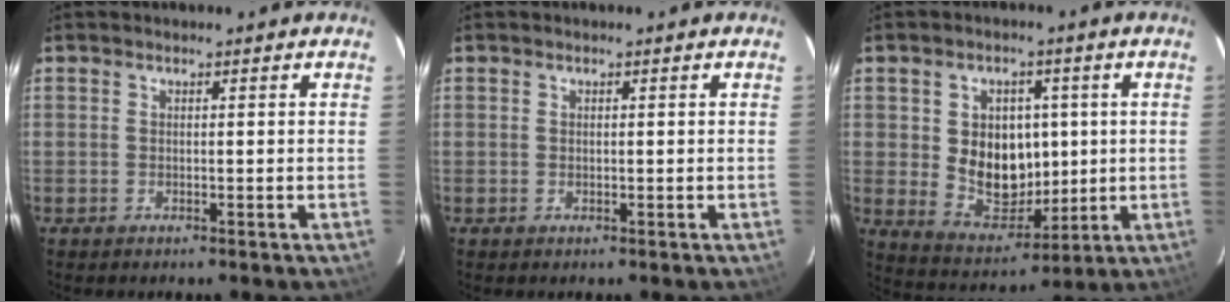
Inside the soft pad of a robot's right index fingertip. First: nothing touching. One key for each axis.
{"total": 0.5, "fx": 0.2, "fy": 0.3, "fz": 0.4, "tx": -0.007, "ty": 0.002, "tz": 0.004}
{"total": 11.6, "fx": 0.9, "fy": 9.1, "fz": 7.2, "tx": -0.139, "ty": 0.002, "tz": 0.039}